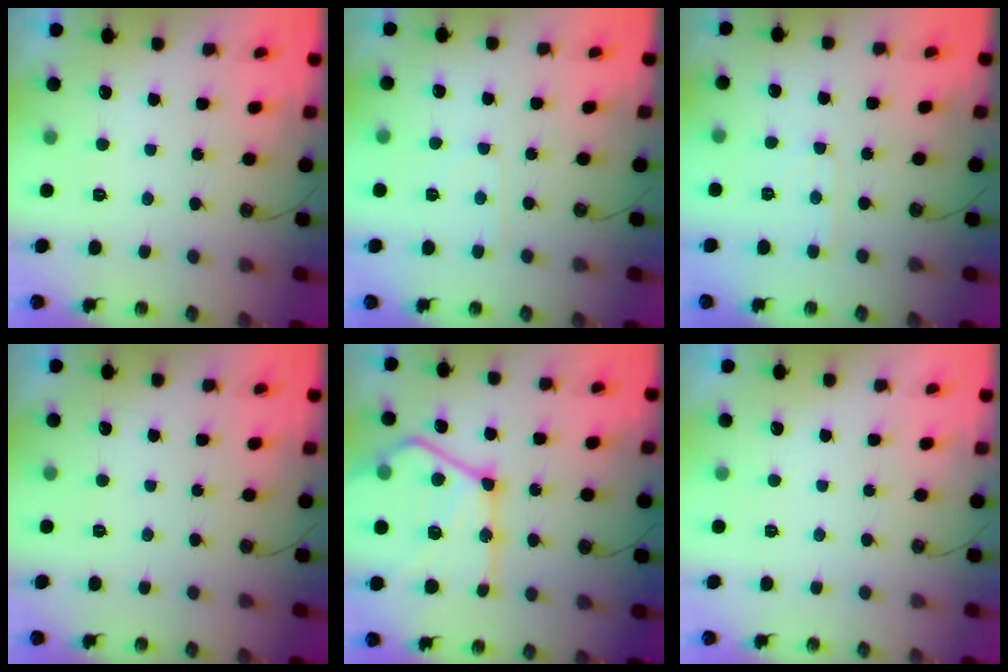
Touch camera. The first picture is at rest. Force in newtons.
{"total": 4.1, "press": 4.1, "slide": 0.4}
{"total": 4.5, "press": 4.4, "slide": 0.7}
{"total": 0.0}
{"total": 25.4, "press": 25.2, "slide": 2.8}
{"total": 0.0}